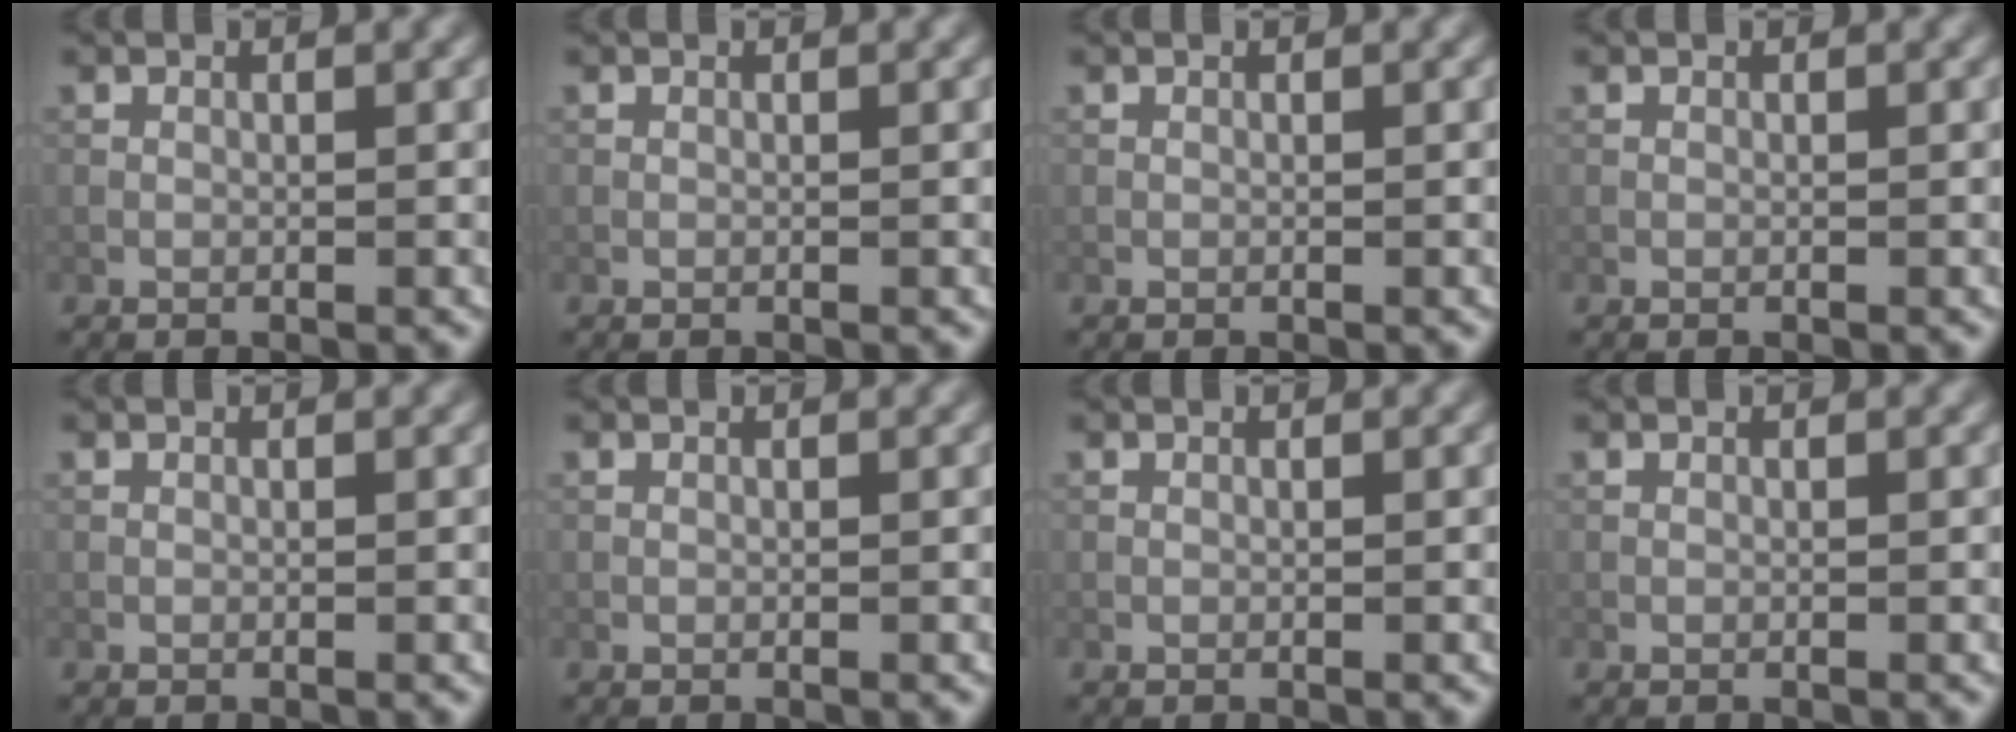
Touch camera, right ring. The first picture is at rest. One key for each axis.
{"total": 0.0}
{"total": 0.0}
{"total": 0.0}
{"total": 0.0}
{"total": 0.0}
{"total": 0.0}
{"total": 0.0}